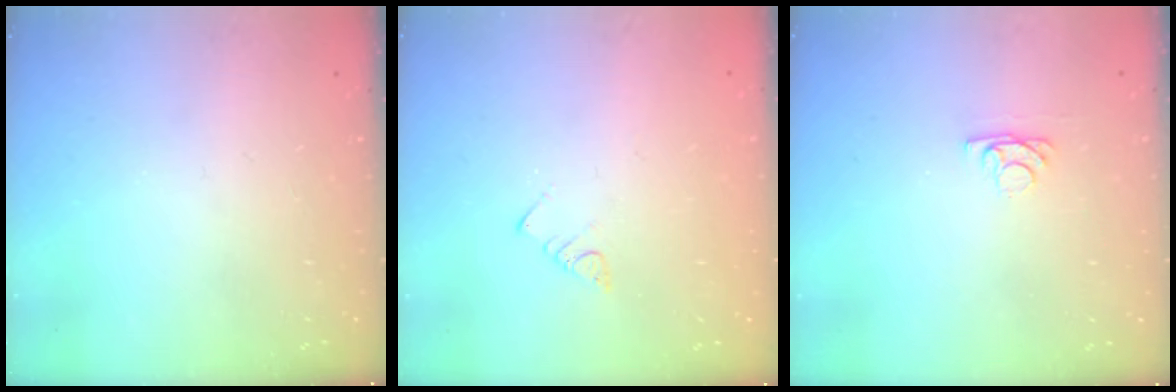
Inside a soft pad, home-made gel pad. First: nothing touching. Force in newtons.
{"total": 2.5, "press": 2.5, "slide": 0.4}
{"total": 3.0, "press": 3.0, "slide": 0.5}